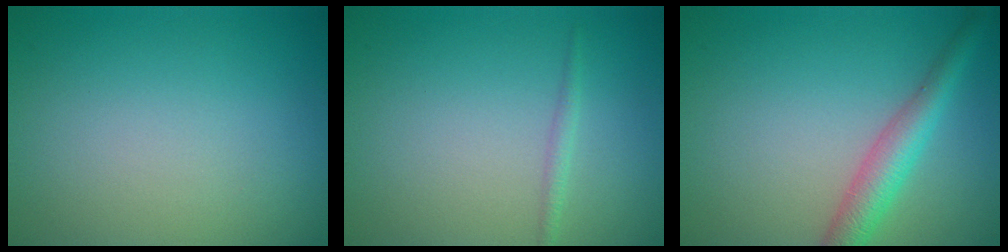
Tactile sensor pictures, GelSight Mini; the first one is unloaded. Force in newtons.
{"total": 0.8, "press": 0.8, "slide": 0.1}
{"total": 3.6, "press": 3.6, "slide": 0.1}